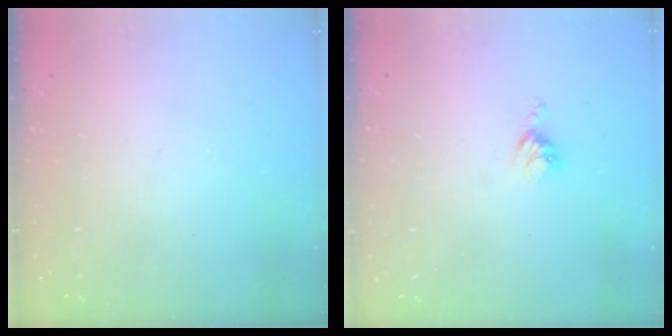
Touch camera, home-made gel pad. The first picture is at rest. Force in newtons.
{"total": 3.5, "press": 3.5, "slide": 0.4}